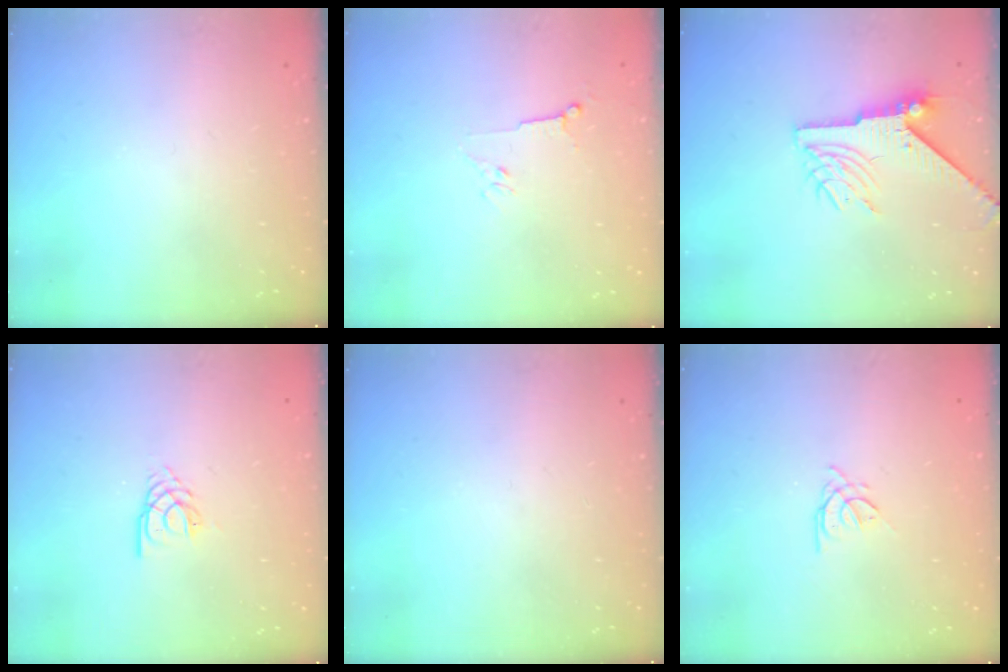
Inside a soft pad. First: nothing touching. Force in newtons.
{"total": 3.0, "press": 2.9, "slide": 0.8}
{"total": 7.7, "press": 7.7, "slide": 0.6}
{"total": 2.8, "press": 2.8, "slide": 0.3}
{"total": 0.0}
{"total": 1.9, "press": 1.8, "slide": 0.5}